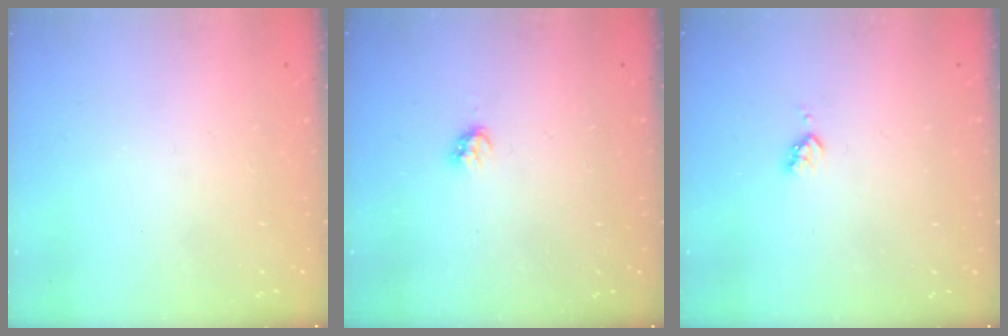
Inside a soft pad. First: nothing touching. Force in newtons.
{"total": 2.8, "press": 2.8, "slide": 0.2}
{"total": 3.2, "press": 3.2, "slide": 0.4}